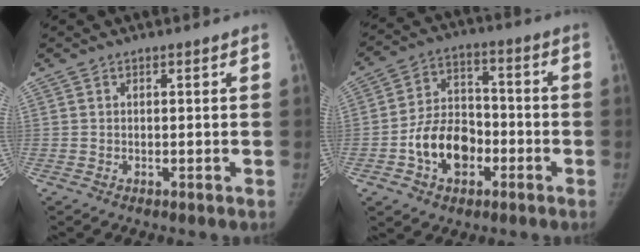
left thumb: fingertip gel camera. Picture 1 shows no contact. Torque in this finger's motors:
{"motor_torque": [-0.06, 1.92, 0.44, -0.34, 0.16]}